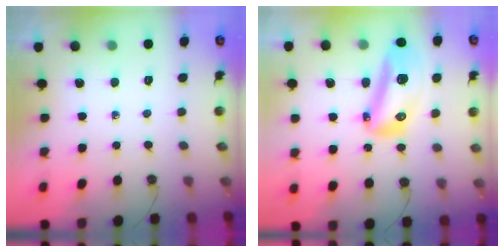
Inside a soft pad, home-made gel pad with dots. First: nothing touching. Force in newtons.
{"total": 15.6, "press": 15.4, "slide": 2.1}